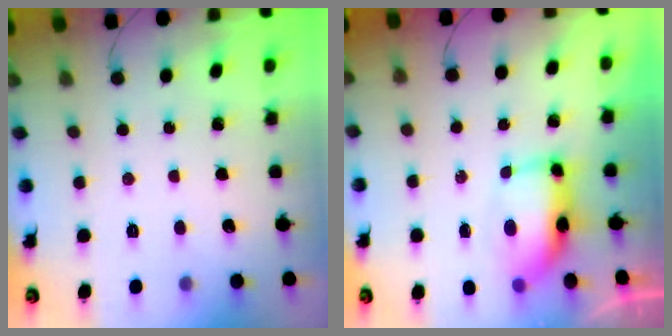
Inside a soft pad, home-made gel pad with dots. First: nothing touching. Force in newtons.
{"total": 8.4, "press": 8.2, "slide": 1.9}